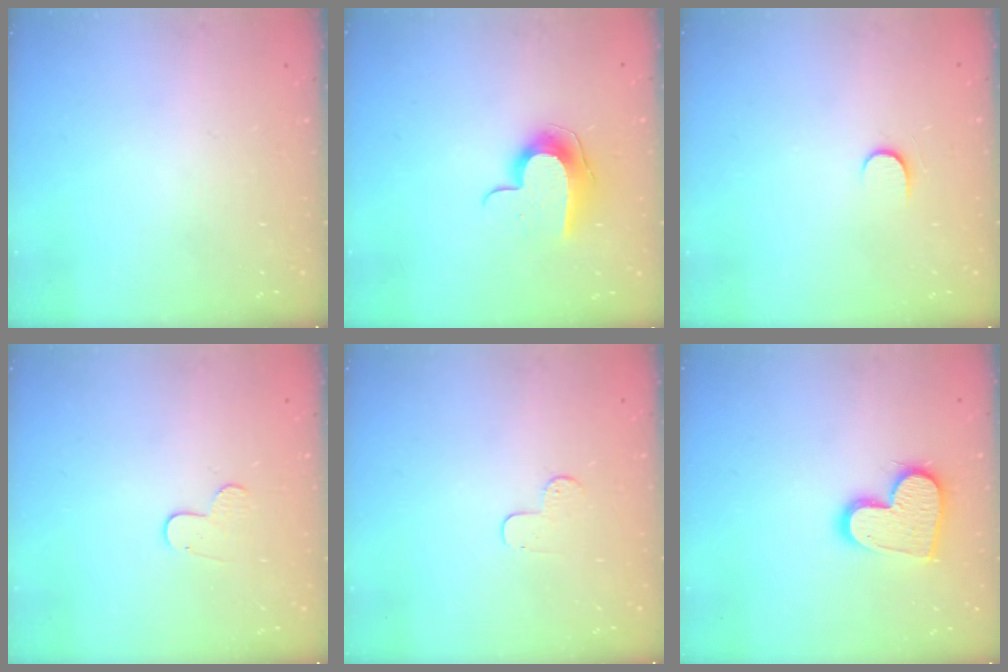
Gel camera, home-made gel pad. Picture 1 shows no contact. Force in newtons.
{"total": 9.6, "press": 9.6, "slide": 0.7}
{"total": 5.3, "press": 5.3, "slide": 0.6}
{"total": 5.7, "press": 5.7, "slide": 0.5}
{"total": 3.7, "press": 3.7, "slide": 0.4}
{"total": 14.9, "press": 14.9, "slide": 1.0}